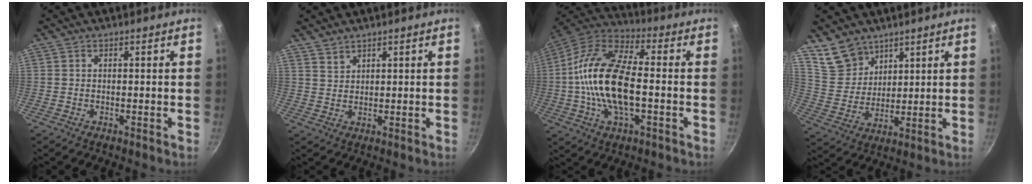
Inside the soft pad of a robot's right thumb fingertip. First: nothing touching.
{"total": 2.1, "force": [1.9, 0.9, 0.4], "torque": [0.001, -0.001, 0.041]}
{"total": 18.8, "force": [-1.7, 8.6, 16.6], "torque": [-0.307, 0.036, -0.049]}
{"total": 9.1, "force": [6.6, 5.7, 2.6], "torque": [-0.021, -0.030, 0.138]}